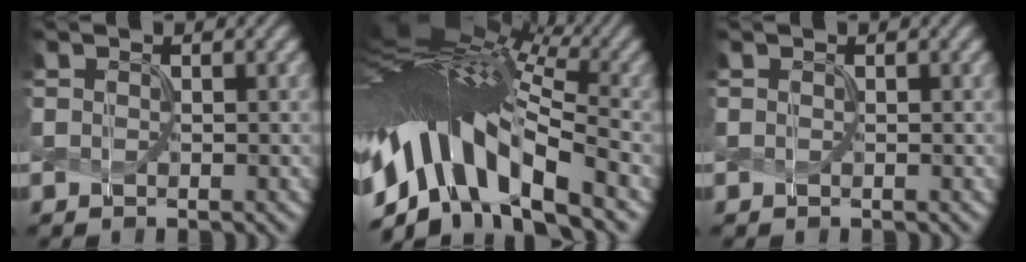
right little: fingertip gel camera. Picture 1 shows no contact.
{"total": 14.6, "force": [-3.9, 5.9, 12.8], "torque": [-0.239, 0.029, -0.069]}
{"total": 0.0}